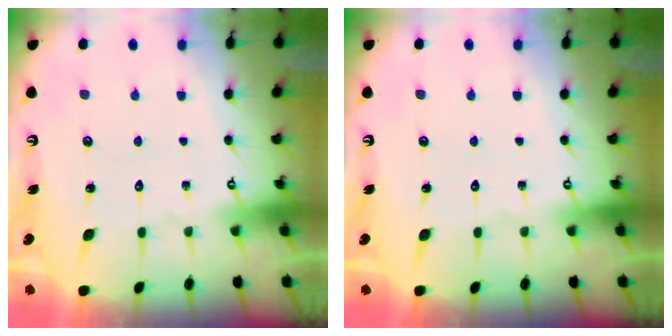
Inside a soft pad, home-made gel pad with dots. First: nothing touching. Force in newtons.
{"total": 0.0}